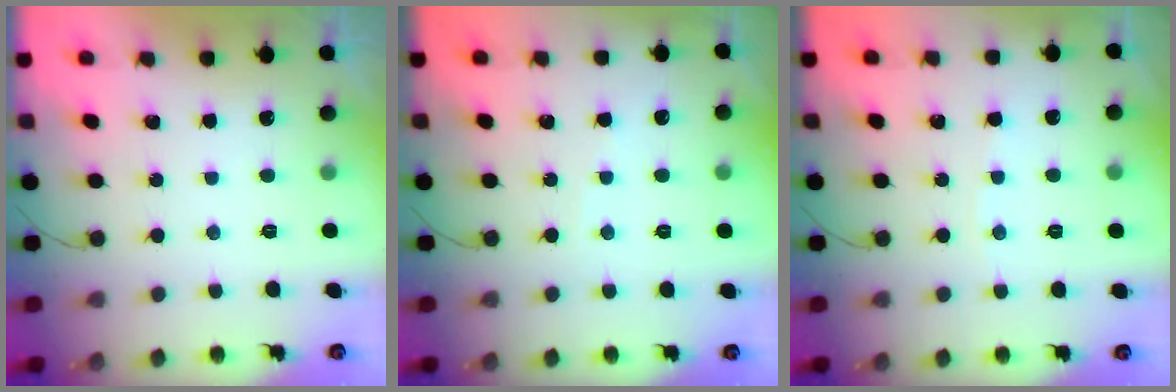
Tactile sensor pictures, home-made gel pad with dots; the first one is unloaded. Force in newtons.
{"total": 1.4, "press": 1.4, "slide": 0.2}
{"total": 1.0, "press": 0.9, "slide": 0.2}